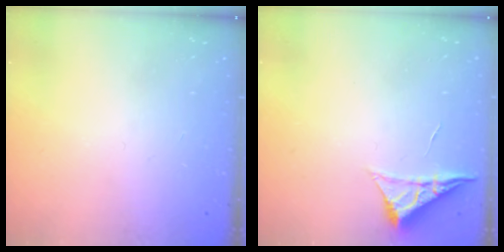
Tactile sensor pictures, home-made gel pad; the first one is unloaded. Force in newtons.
{"total": 4.7, "press": 4.7, "slide": 0.7}